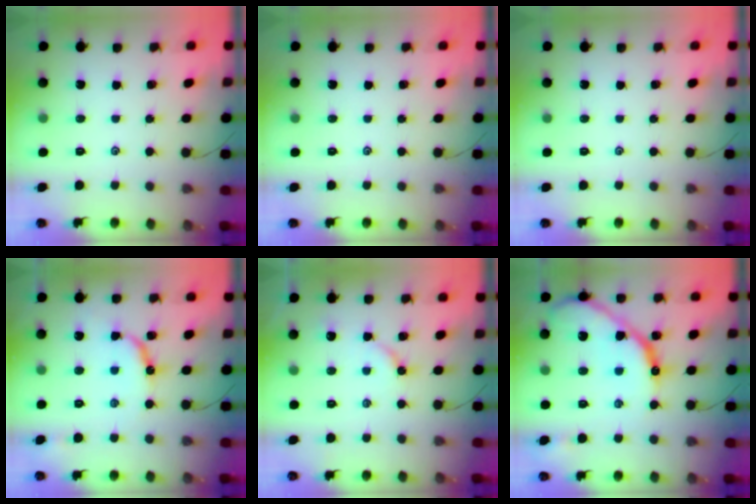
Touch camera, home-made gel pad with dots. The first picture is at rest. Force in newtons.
{"total": 0.0}
{"total": 0.0}
{"total": 8.7, "press": 8.7, "slide": 0.6}
{"total": 5.1, "press": 5.1, "slide": 0.6}
{"total": 16.1, "press": 16.0, "slide": 1.5}